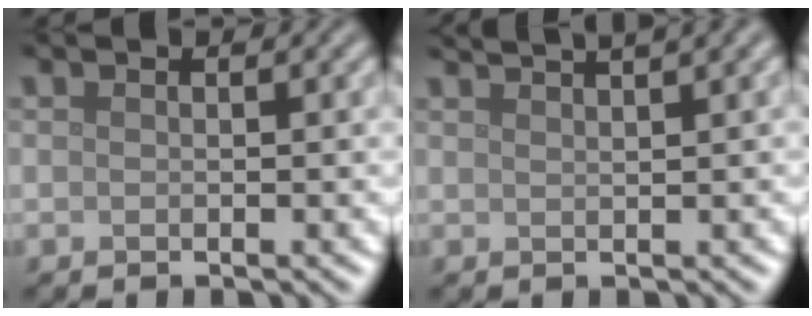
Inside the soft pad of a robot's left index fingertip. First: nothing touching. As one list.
[{"total": 4.1, "force": [3.1, 0.9, 2.6], "torque": [-0.012, 0.022, 0.019]}]